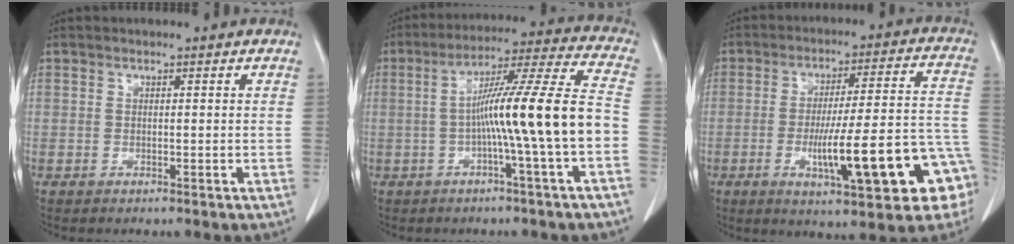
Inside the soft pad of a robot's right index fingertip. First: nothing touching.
{"total": 14.5, "force": [-2.8, -1.3, 14.2], "torque": [-0.228, 0.017, -0.052]}
{"total": 18.5, "force": [-6.4, 2.7, 17.2], "torque": [-0.195, 0.025, -0.080]}